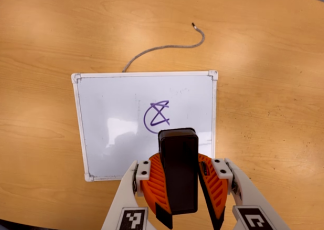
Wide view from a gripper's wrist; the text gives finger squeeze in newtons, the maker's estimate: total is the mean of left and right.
{"total": 11.9, "left": 12.1, "right": 11.7}